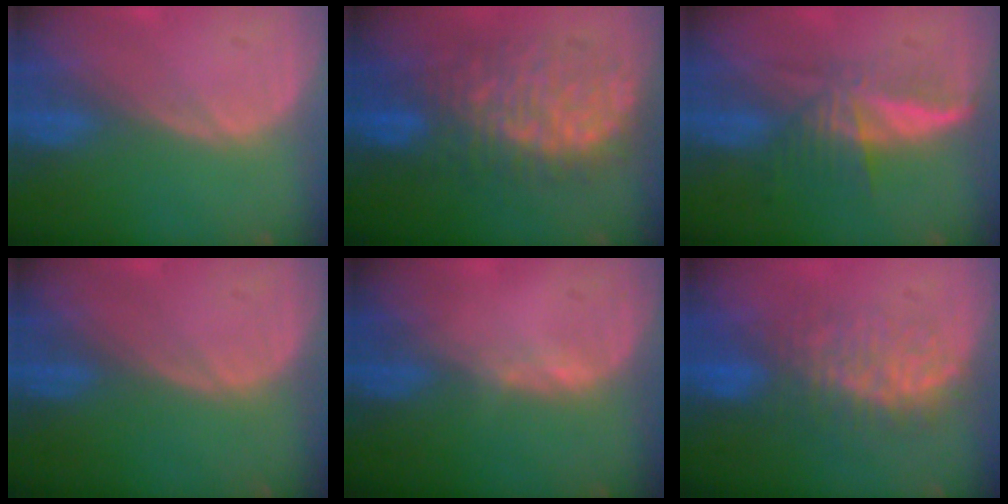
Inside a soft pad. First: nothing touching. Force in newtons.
{"total": 10.5, "press": 10.4, "slide": 1.2}
{"total": 6.0, "press": 5.5, "slide": 2.4}
{"total": 0.0}
{"total": 0.6, "press": 0.5, "slide": 0.4}
{"total": 7.9, "press": 7.5, "slide": 2.3}